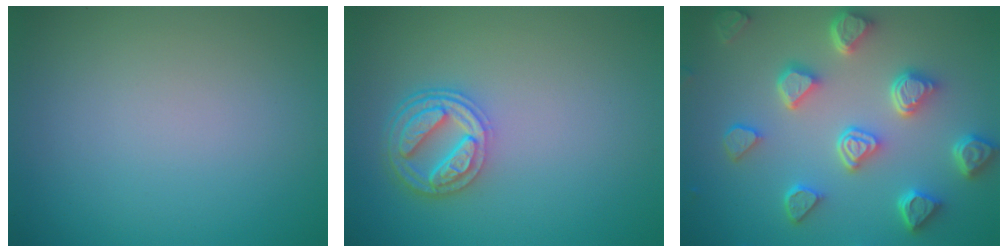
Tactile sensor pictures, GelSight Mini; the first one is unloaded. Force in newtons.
{"total": 4.5, "press": 3.5, "slide": 2.9}
{"total": 6.5, "press": 5.3, "slide": 3.9}